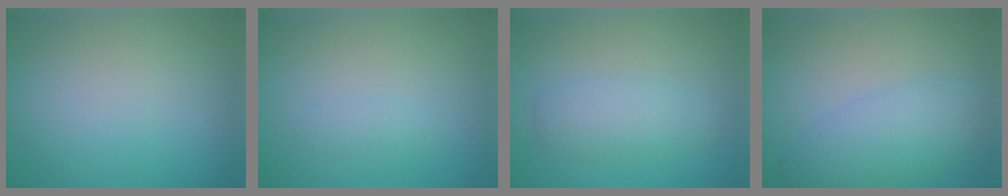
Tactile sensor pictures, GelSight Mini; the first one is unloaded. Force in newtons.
{"total": 0.8, "press": 0.8, "slide": 0.0}
{"total": 2.9, "press": 2.9, "slide": 0.1}
{"total": 4.3, "press": 4.3, "slide": 0.1}